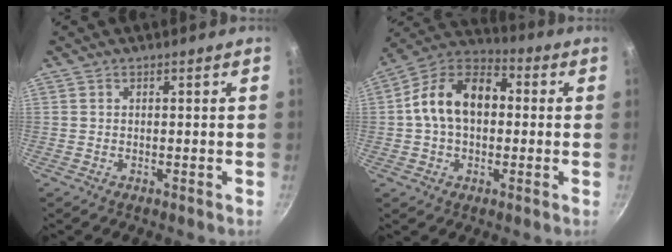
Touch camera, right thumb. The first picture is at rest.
{"total": 15.0, "force": [0.8, 10.1, 11.0], "torque": [-0.153, 0.037, -0.008]}